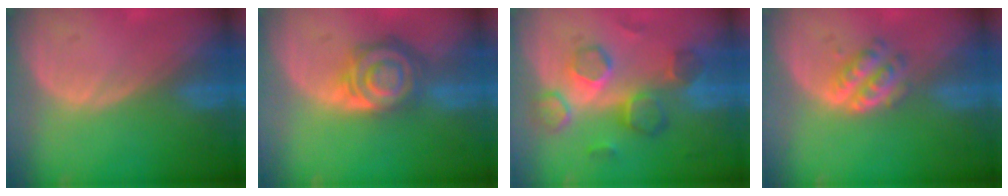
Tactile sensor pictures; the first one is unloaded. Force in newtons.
{"total": 8.0, "press": 7.1, "slide": 3.6}
{"total": 8.4, "press": 8.2, "slide": 1.9}
{"total": 4.8, "press": 4.4, "slide": 2.1}